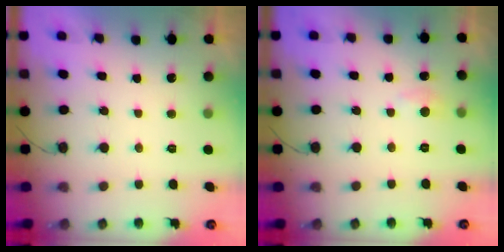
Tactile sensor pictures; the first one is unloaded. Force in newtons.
{"total": 4.7, "press": 4.6, "slide": 0.8}